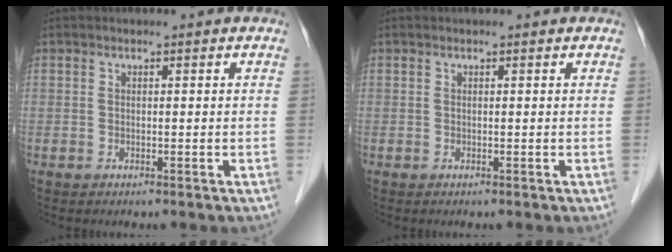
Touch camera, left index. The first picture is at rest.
{"total": 0.0}